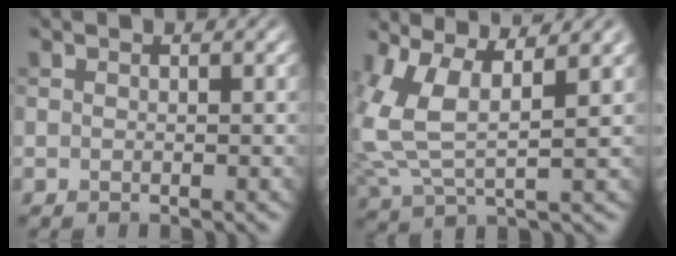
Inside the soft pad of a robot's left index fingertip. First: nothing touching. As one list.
[{"total": 8.4, "force": [2.6, 3.7, 7.1], "torque": [-0.170, 0.000, 0.049]}]